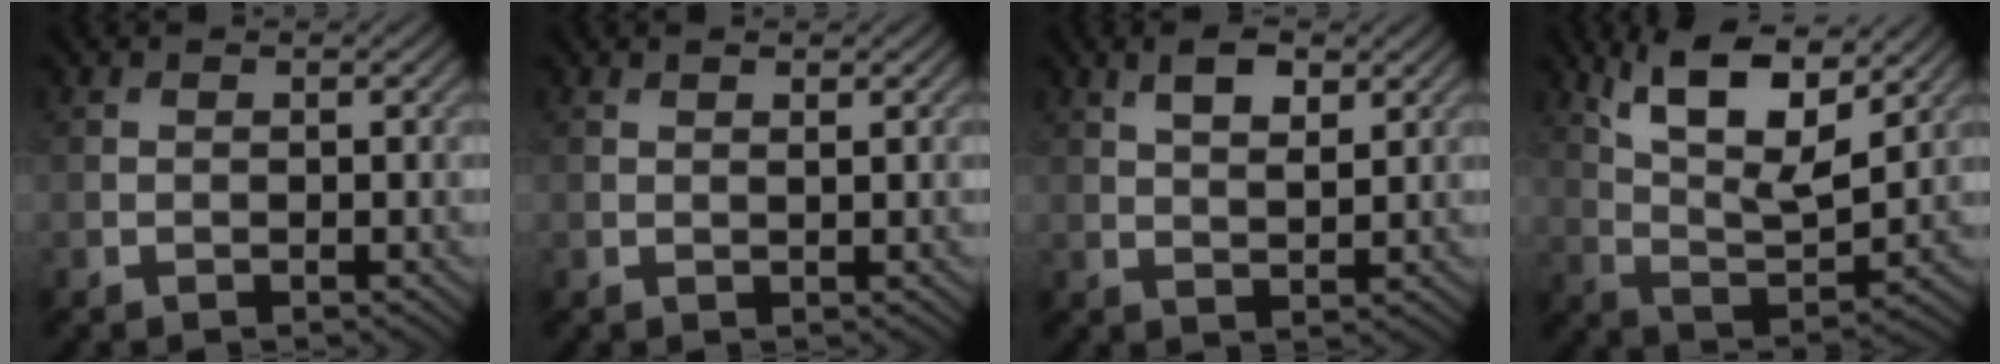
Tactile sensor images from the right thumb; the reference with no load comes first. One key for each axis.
{"total": 0.7, "fx": 0.6, "fy": 0.1, "fz": 0.5, "tx": -0.009, "ty": 0.000, "tz": 0.010}
{"total": 4.4, "fx": 2.3, "fy": 1.9, "fz": 3.3, "tx": -0.068, "ty": 0.000, "tz": 0.043}
{"total": 13.0, "fx": 7.6, "fy": 4.5, "fz": 9.5, "tx": -0.182, "ty": 0.003, "tz": 0.130}